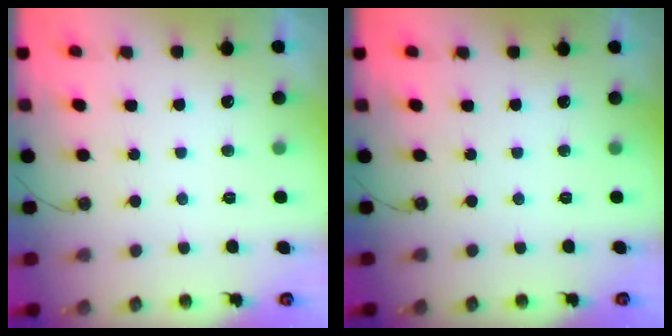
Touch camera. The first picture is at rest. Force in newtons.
{"total": 0.0}